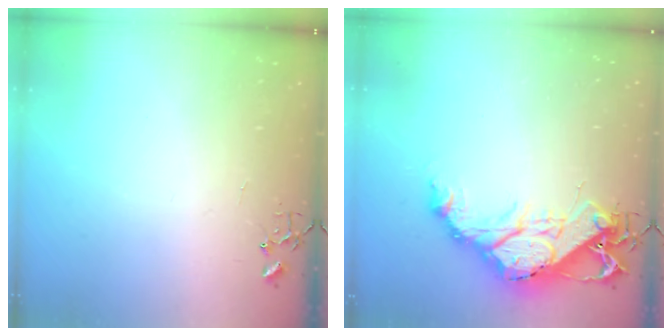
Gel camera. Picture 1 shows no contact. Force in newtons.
{"total": 16.7, "press": 16.6, "slide": 1.4}